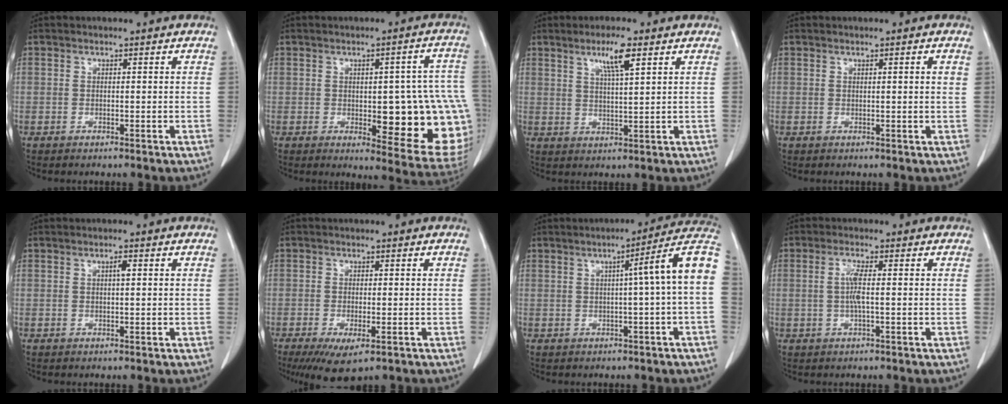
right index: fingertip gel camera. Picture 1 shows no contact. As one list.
[{"total": 18.9, "force": [-2.4, 5.9, 17.8], "torque": [-0.151, 0.021, -0.002]}, {"total": 5.3, "force": [2.9, 0.2, 4.4], "torque": [-0.078, 0.000, 0.050]}, {"total": 1.1, "force": [0.3, -0.1, 1.0], "torque": [-0.014, 0.001, 0.003]}, {"total": 1.0, "force": [0.2, 0.2, 0.9], "torque": [-0.017, 0.003, 0.002]}, {"total": 6.0, "force": [-3.3, 1.6, 4.7], "torque": [-0.075, -0.015, -0.046]}, {"total": 9.1, "force": [0.5, -1.1, 9.0], "torque": [-0.109, 0.025, 0.000]}, {"total": 3.1, "force": [-0.1, 0.1, 3.1], "torque": [-0.065, 0.000, -0.003]}]